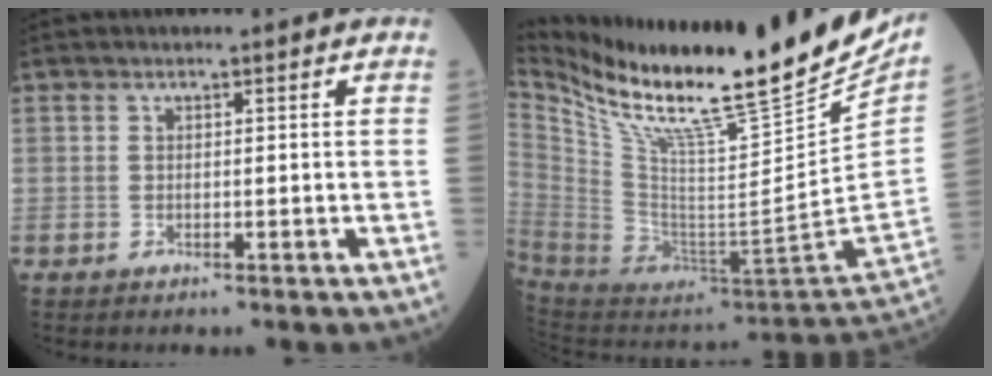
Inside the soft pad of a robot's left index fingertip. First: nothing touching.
{"total": 31.7, "force": [24.3, 2.4, 20.2], "torque": [-0.352, -0.078, 0.387]}